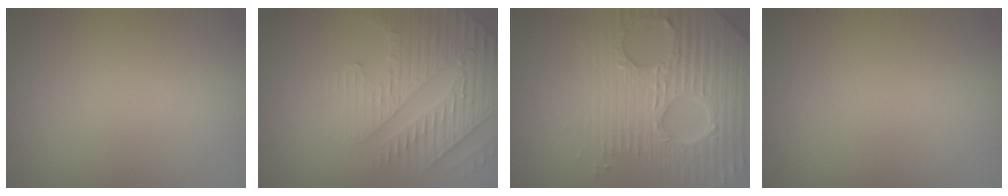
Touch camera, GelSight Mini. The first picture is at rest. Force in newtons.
{"total": 4.2, "press": 4.0, "slide": 1.3}
{"total": 7.1, "press": 6.8, "slide": 1.8}
{"total": 0.0}